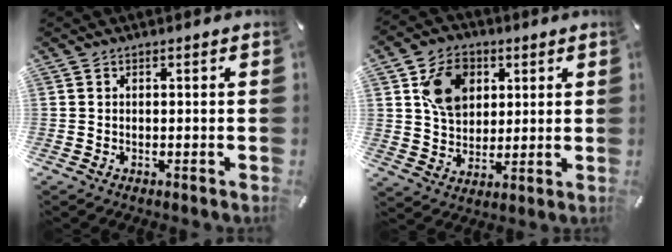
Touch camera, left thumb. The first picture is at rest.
{"total": 11.2, "force": [4.2, 9.1, 5.0], "torque": [-0.075, 0.004, 0.078]}